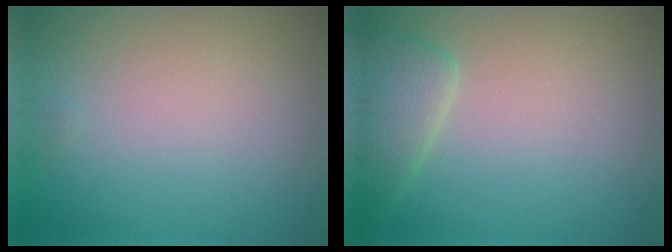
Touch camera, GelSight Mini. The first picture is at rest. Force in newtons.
{"total": 2.9, "press": 2.9, "slide": 0.3}